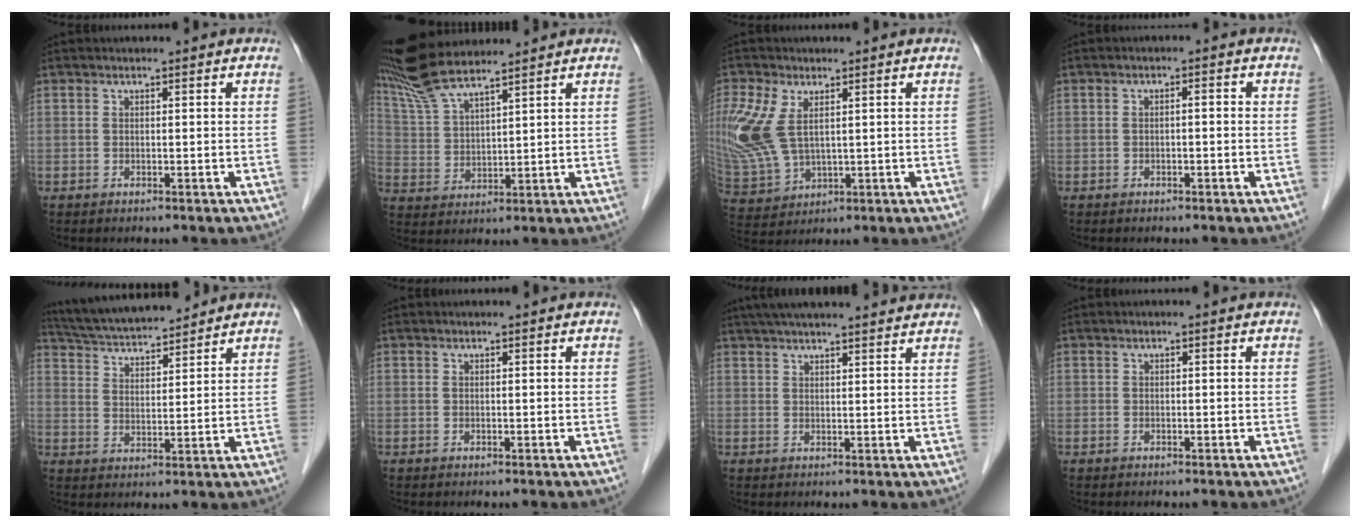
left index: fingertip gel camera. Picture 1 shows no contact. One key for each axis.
{"total": 10.7, "fx": 9.4, "fy": 1.6, "fz": 4.9, "tx": -0.114, "ty": 0.024, "tz": 0.189}
{"total": 12.2, "fx": 3.1, "fy": 6.7, "fz": 9.7, "tx": -0.260, "ty": 0.001, "tz": 0.076}
{"total": 1.3, "fx": -0.4, "fy": 0.3, "fz": 1.2, "tx": -0.023, "ty": 0.007, "tz": -0.005}
{"total": 12.3, "fx": 11.4, "fy": 1.3, "fz": 4.3, "tx": -0.081, "ty": 0.019, "tz": 0.196}
{"total": 0.0}
{"total": 15.6, "fx": 13.9, "fy": 1.6, "fz": 6.9, "tx": -0.110, "ty": 0.047, "tz": 0.192}
{"total": 0.0}